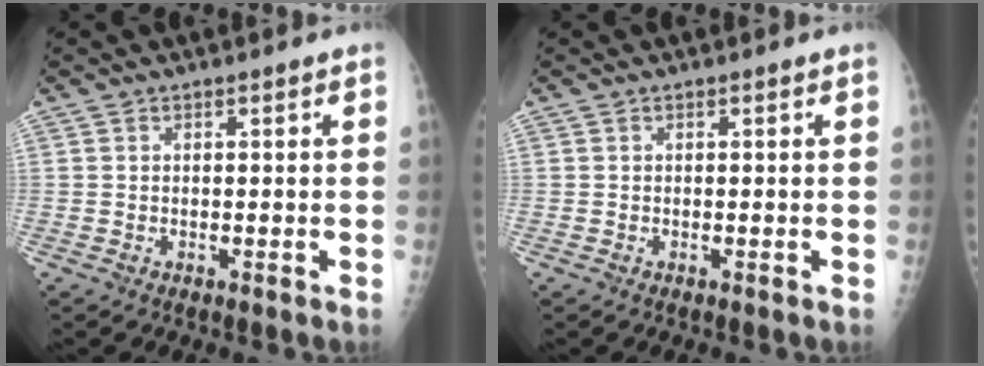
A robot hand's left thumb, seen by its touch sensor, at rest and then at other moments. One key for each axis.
{"total": 0.0}